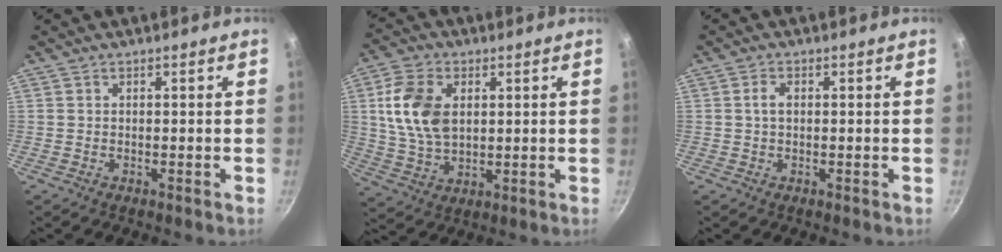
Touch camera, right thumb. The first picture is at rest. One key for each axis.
{"total": 12.4, "fx": 2.5, "fy": 8.1, "fz": 9.0, "tx": -0.160, "ty": -0.008, "tz": 0.051}
{"total": 2.1, "fx": 0.3, "fy": 1.3, "fz": 1.7, "tx": -0.029, "ty": 0.005, "tz": 0.004}